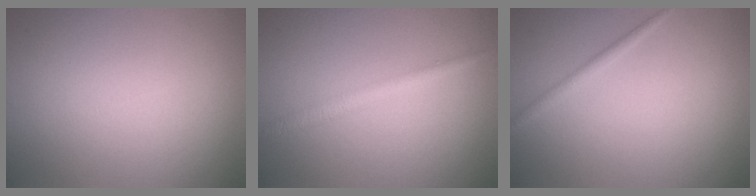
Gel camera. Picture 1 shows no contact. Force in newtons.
{"total": 2.0, "press": 2.0, "slide": 0.0}
{"total": 1.0, "press": 1.0, "slide": 0.1}